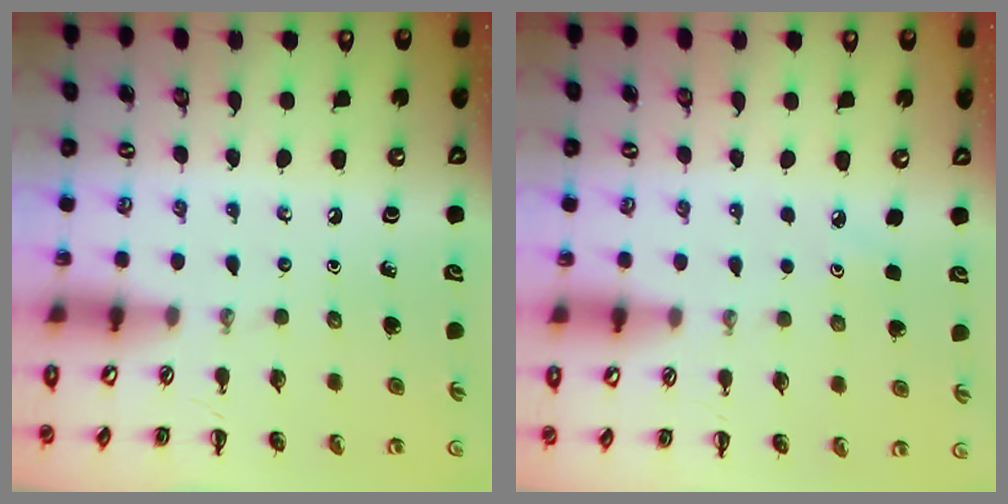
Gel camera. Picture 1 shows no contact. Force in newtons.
{"total": 4.0, "press": 3.8, "slide": 1.3}